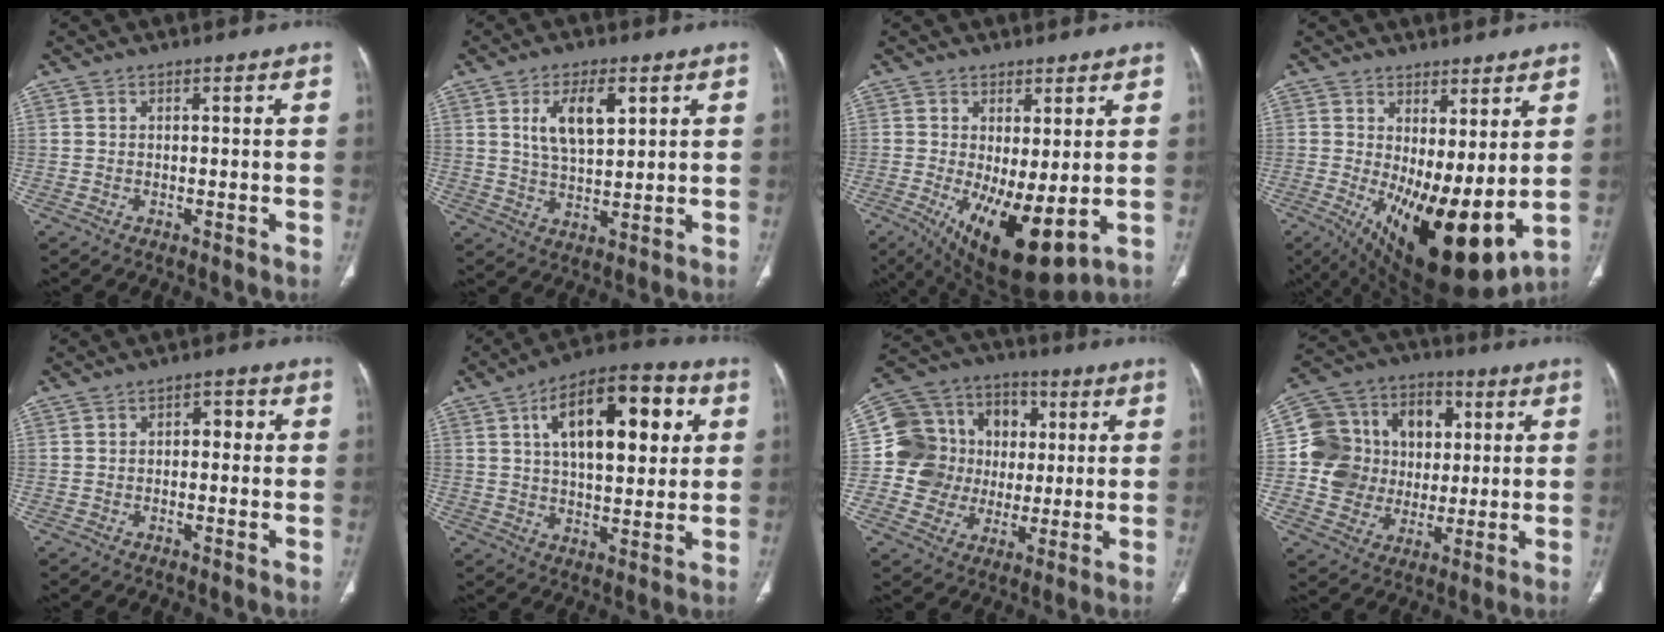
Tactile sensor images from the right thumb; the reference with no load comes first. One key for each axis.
{"total": 9.0, "fx": 3.4, "fy": 4.2, "fz": 7.3, "tx": -0.118, "ty": -0.014, "tz": 0.066}
{"total": 13.0, "fx": -2.0, "fy": 4.9, "fz": 11.8, "tx": -0.197, "ty": -0.026, "tz": -0.011}
{"total": 17.0, "fx": 0.0, "fy": 6.4, "fz": 15.8, "tx": -0.264, "ty": -0.037, "tz": 0.024}
{"total": 3.0, "fx": 0.2, "fy": 1.9, "fz": 2.3, "tx": -0.020, "ty": 0.011, "tz": -0.003}
{"total": 19.6, "fx": 6.0, "fy": 9.1, "fz": 16.2, "tx": -0.216, "ty": 0.004, "tz": 0.088}
{"total": 17.0, "fx": 1.1, "fy": 15.4, "fz": 7.0, "tx": -0.088, "ty": 0.034, "tz": 0.026}
{"total": 17.6, "fx": 1.9, "fy": 15.4, "fz": 8.3, "tx": -0.112, "ty": 0.029, "tz": 0.042}